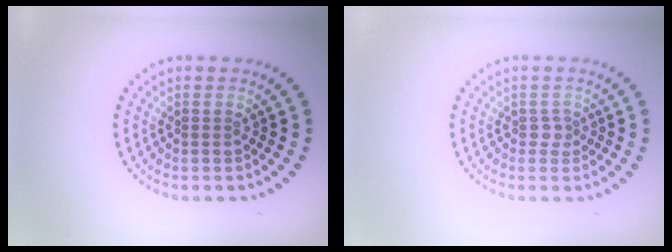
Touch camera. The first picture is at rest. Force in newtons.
{"total": 1.1, "press": 0.8, "slide": 0.7}